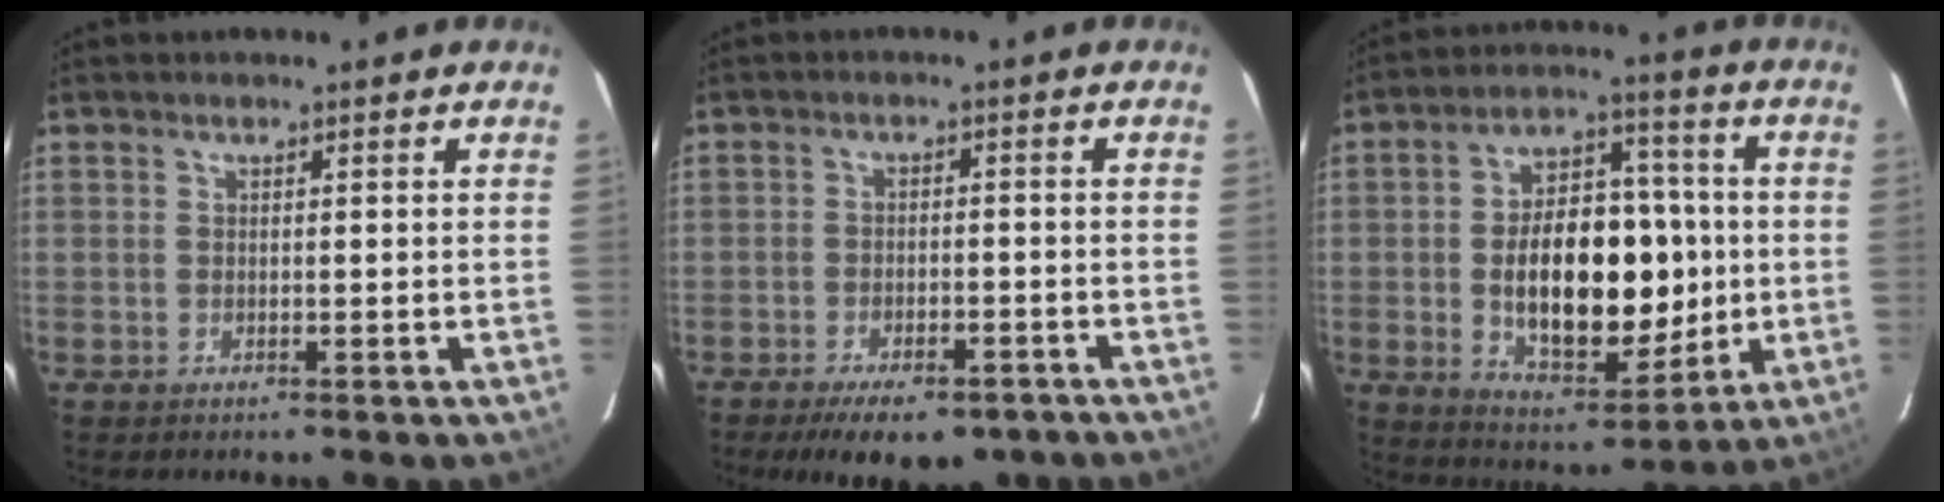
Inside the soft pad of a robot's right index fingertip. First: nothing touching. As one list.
[{"total": 11.9, "force": [-8.8, 4.7, 6.5], "torque": [-0.135, -0.016, -0.119]}, {"total": 19.2, "force": [-1.6, 11.0, 15.7], "torque": [-0.272, 0.015, -0.009]}]